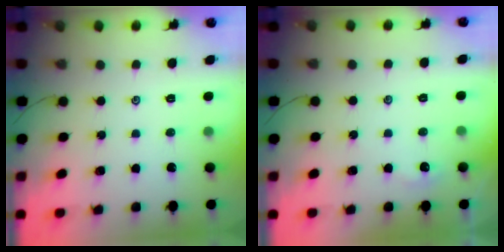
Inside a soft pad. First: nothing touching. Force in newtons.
{"total": 2.7, "press": 2.7, "slide": 0.3}